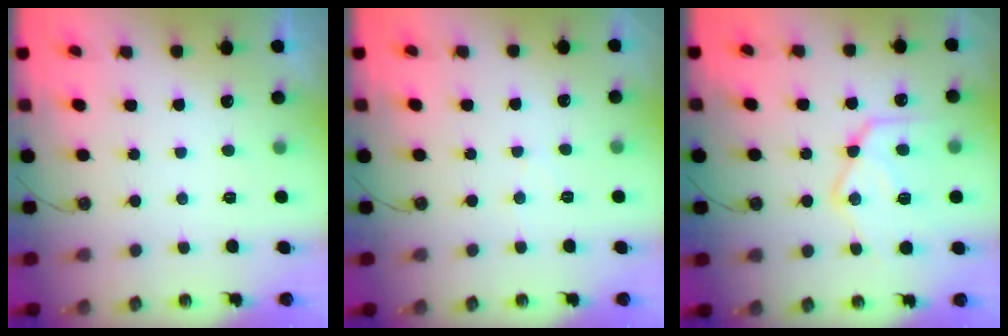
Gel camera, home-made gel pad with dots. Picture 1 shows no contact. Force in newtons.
{"total": 3.9, "press": 3.9, "slide": 0.6}
{"total": 18.1, "press": 18.0, "slide": 1.6}